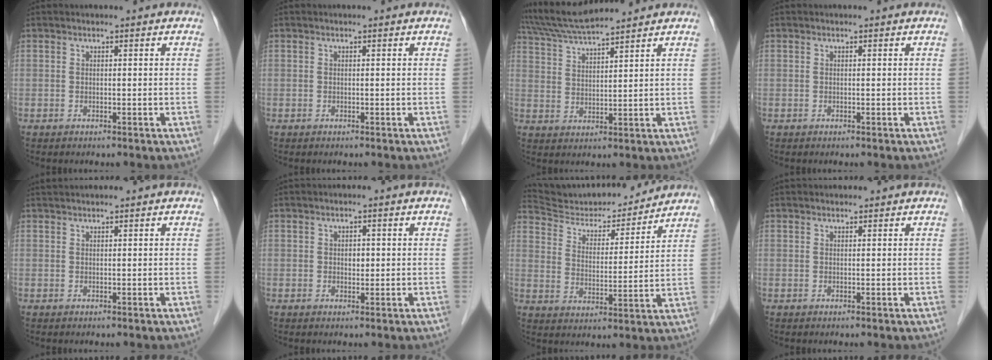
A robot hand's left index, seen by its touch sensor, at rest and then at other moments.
{"total": 0.0}
{"total": 9.6, "force": [8.9, -0.5, 3.4], "torque": [-0.074, 0.029, 0.166]}
{"total": 0.0}
{"total": 2.3, "force": [2.1, -0.2, 0.8], "torque": [-0.010, 0.025, 0.042]}
{"total": 1.3, "force": [0.2, 0.9, 0.9], "torque": [-0.013, 0.001, 0.003]}
{"total": 15.8, "force": [15.2, 2.5, 3.2], "torque": [-0.053, -0.002, 0.240]}
{"total": 1.0, "force": [1.0, 0.2, 0.2], "torque": [-0.010, 0.015, 0.020]}